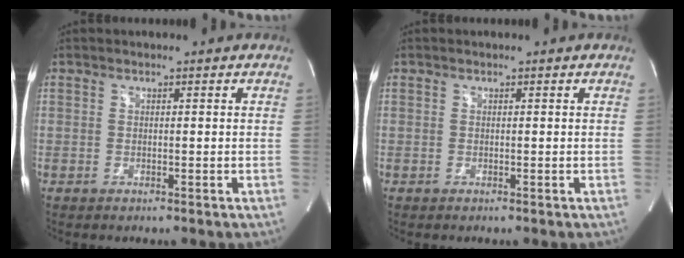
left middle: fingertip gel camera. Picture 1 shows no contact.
{"total": 0.0}